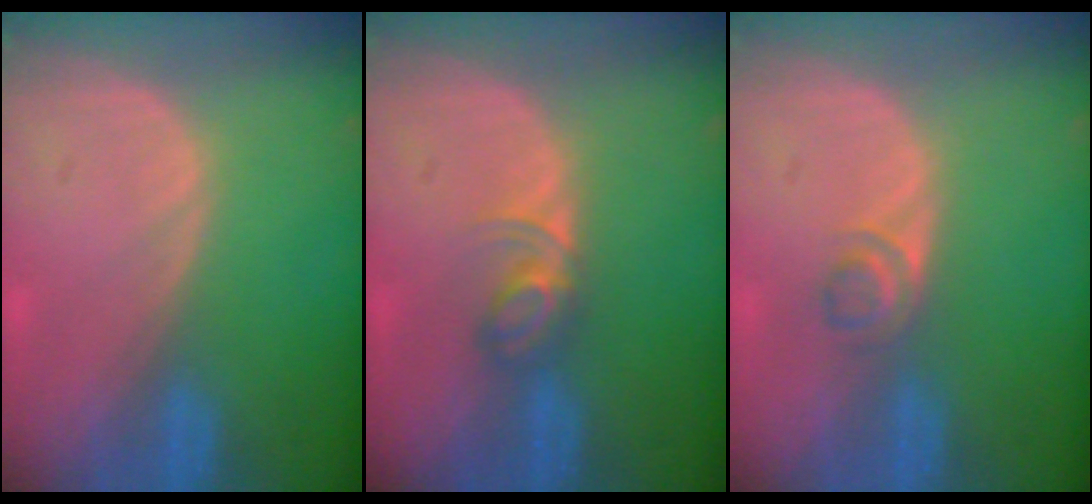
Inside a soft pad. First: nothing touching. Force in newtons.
{"total": 3.5, "press": 3.5, "slide": 0.4}
{"total": 2.3, "press": 2.1, "slide": 1.0}